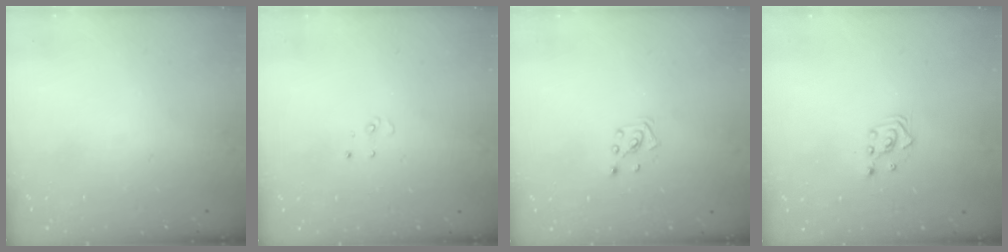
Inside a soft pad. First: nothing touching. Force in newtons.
{"total": 2.7, "press": 2.7, "slide": 0.2}
{"total": 2.1, "press": 2.0, "slide": 0.3}
{"total": 2.5, "press": 2.5, "slide": 0.3}